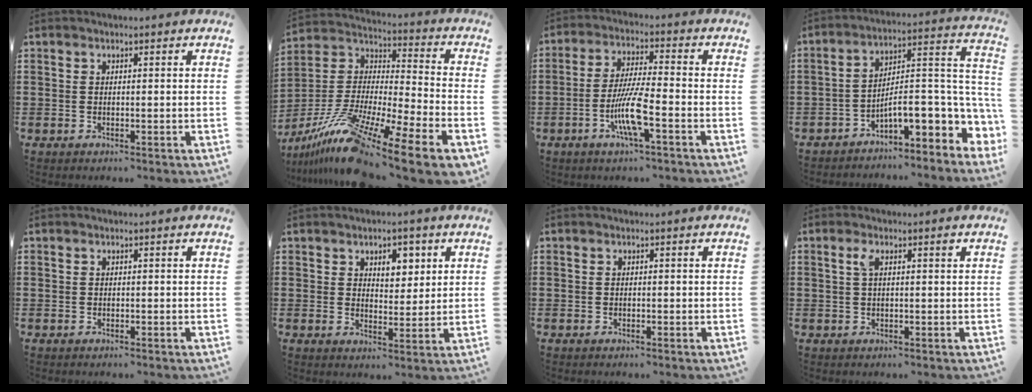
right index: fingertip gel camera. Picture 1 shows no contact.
{"total": 15.6, "force": [-11.3, 1.1, 10.7], "torque": [-0.213, 0.004, -0.203]}
{"total": 8.3, "force": [-3.2, 1.1, 7.6], "torque": [-0.157, -0.013, -0.064]}
{"total": 10.0, "force": [-3.5, 3.4, 8.7], "torque": [-0.140, -0.030, -0.069]}
{"total": 0.0}
{"total": 4.6, "force": [2.3, 2.9, 2.7], "torque": [-0.040, 0.004, 0.034]}
{"total": 0.0}
{"total": 2.6, "force": [1.1, 0.6, 2.3], "torque": [-0.040, 0.002, 0.014]}